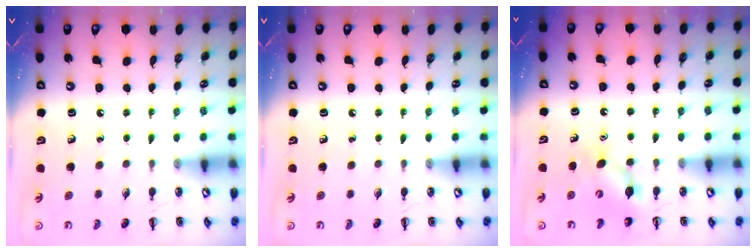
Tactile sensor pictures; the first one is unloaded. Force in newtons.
{"total": 0.0}
{"total": 7.6, "press": 7.4, "slide": 1.5}